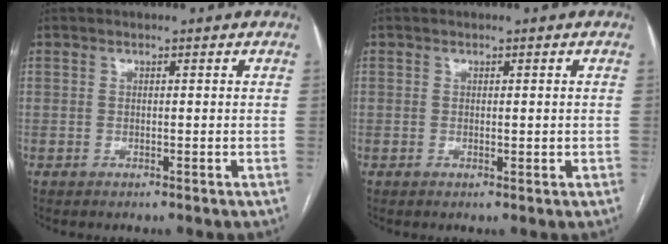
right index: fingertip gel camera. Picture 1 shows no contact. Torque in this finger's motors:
{"motor_torque": [-0.24, 0.48, 0.07, 0.01]}